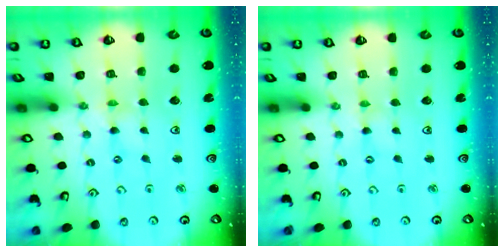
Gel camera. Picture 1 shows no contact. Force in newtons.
{"total": 0.0}